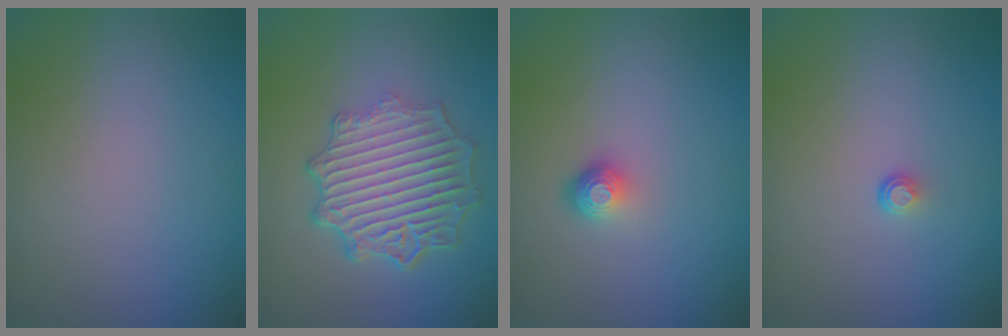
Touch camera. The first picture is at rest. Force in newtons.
{"total": 7.0, "press": 5.3, "slide": 4.5}
{"total": 1.8, "press": 1.2, "slide": 1.3}
{"total": 0.7, "press": 0.4, "slide": 0.6}